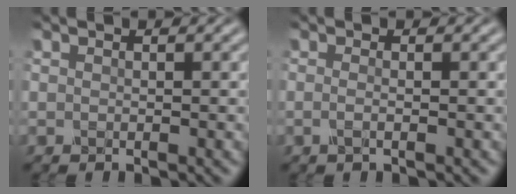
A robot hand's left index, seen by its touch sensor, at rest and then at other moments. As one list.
[{"total": 1.3, "force": [-0.1, 0.6, 1.1], "torque": [-0.011, -0.001, -0.015]}]